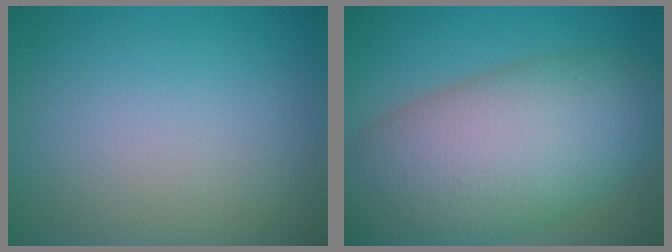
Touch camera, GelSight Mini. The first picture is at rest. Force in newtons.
{"total": 12.6, "press": 12.6, "slide": 0.4}